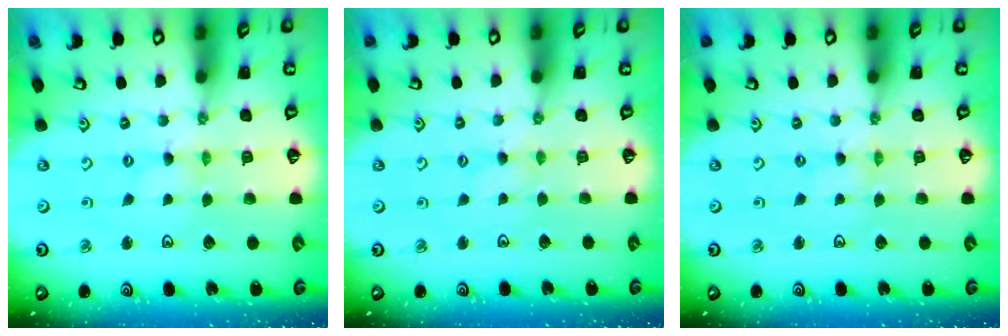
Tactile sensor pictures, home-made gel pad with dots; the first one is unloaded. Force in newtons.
{"total": 1.3, "press": 1.3, "slide": 0.3}
{"total": 0.0}